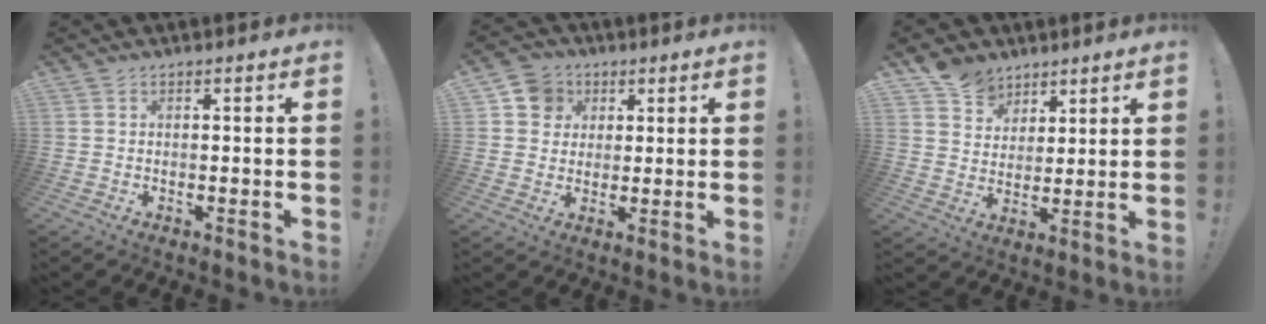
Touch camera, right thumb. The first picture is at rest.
{"total": 8.4, "force": [2.6, 7.7, 2.0], "torque": [-0.023, -0.008, 0.054]}
{"total": 9.3, "force": [6.7, 6.4, 1.4], "torque": [-0.022, -0.047, 0.133]}